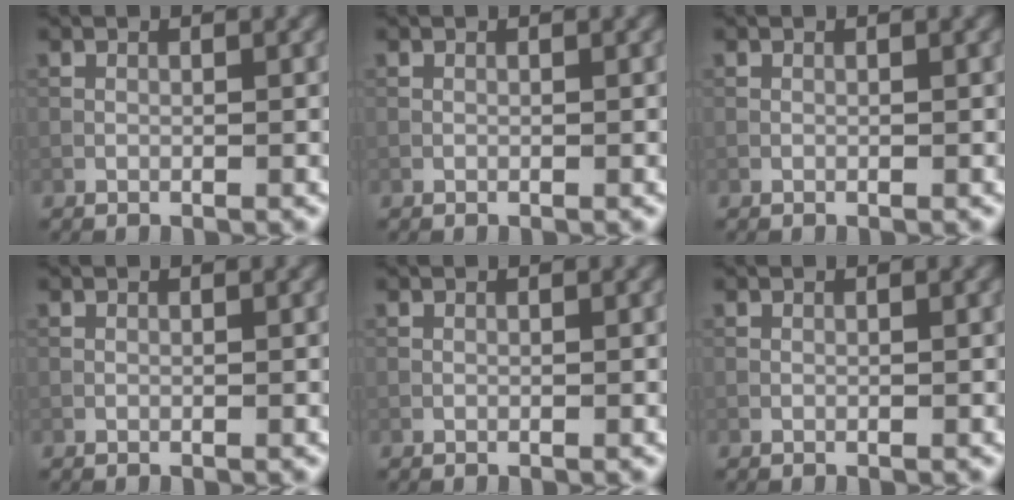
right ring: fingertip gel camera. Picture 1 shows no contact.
{"total": 0.0}
{"total": 0.0}
{"total": 0.0}
{"total": 0.0}
{"total": 0.0}